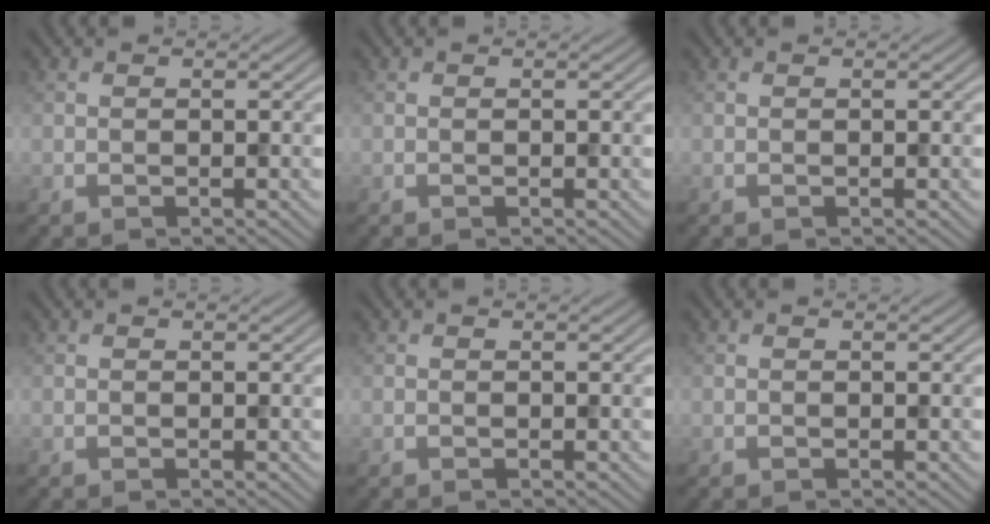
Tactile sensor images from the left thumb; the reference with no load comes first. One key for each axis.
{"total": 0.0}
{"total": 0.0}
{"total": 0.0}
{"total": 0.0}
{"total": 0.0}